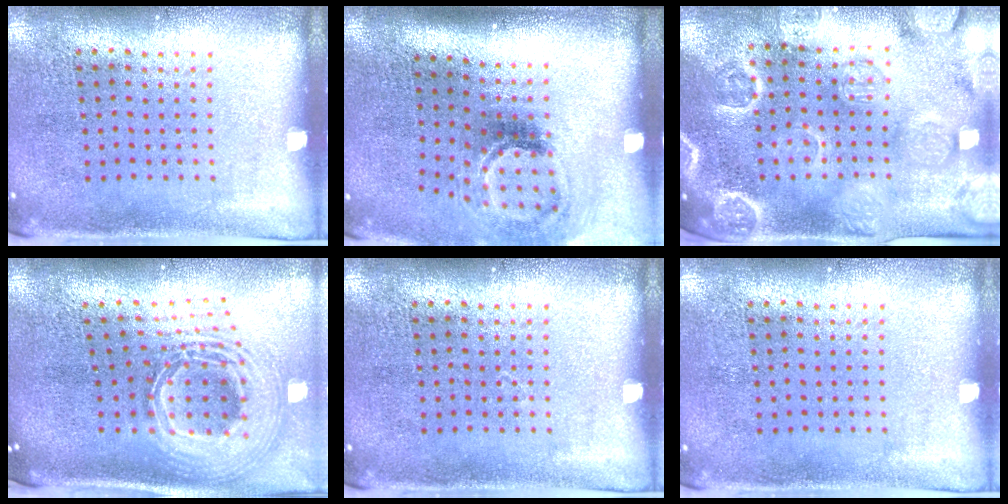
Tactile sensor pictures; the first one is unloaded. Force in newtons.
{"total": 2.1, "press": 1.3, "slide": 1.6}
{"total": 3.8, "press": 3.6, "slide": 1.1}
{"total": 2.9, "press": 2.0, "slide": 2.1}
{"total": 0.0}
{"total": 0.0}